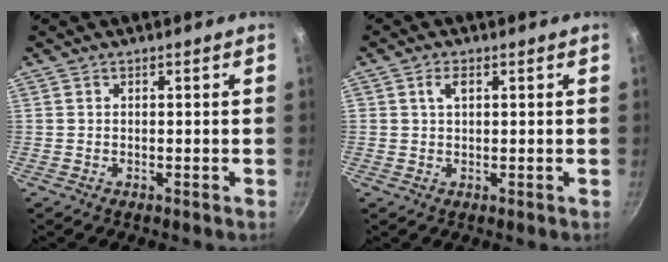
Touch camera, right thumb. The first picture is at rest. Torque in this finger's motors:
{"motor_torque": [-0.33, -0.23, -0.11, 0.39, 0.06]}